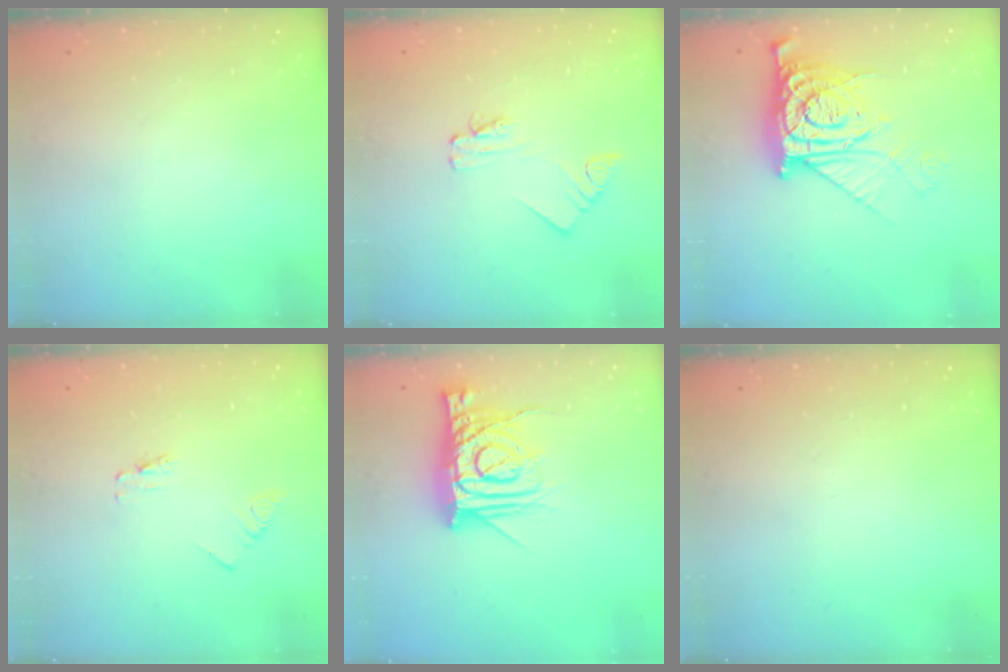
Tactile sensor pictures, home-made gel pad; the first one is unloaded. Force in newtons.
{"total": 1.9, "press": 1.9, "slide": 0.1}
{"total": 11.7, "press": 11.6, "slide": 1.4}
{"total": 0.7, "press": 0.7, "slide": 0.1}
{"total": 14.3, "press": 14.3, "slide": 1.0}
{"total": 0.0}